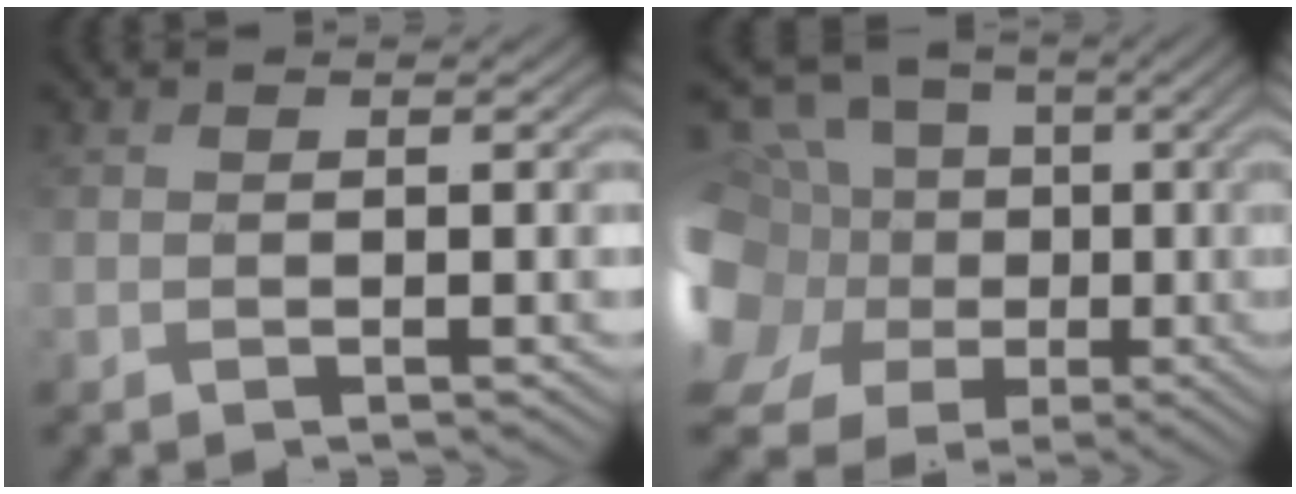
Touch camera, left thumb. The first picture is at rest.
{"total": 18.9, "force": [-2.9, 16.1, 9.5], "torque": [-0.278, 0.025, -0.058]}